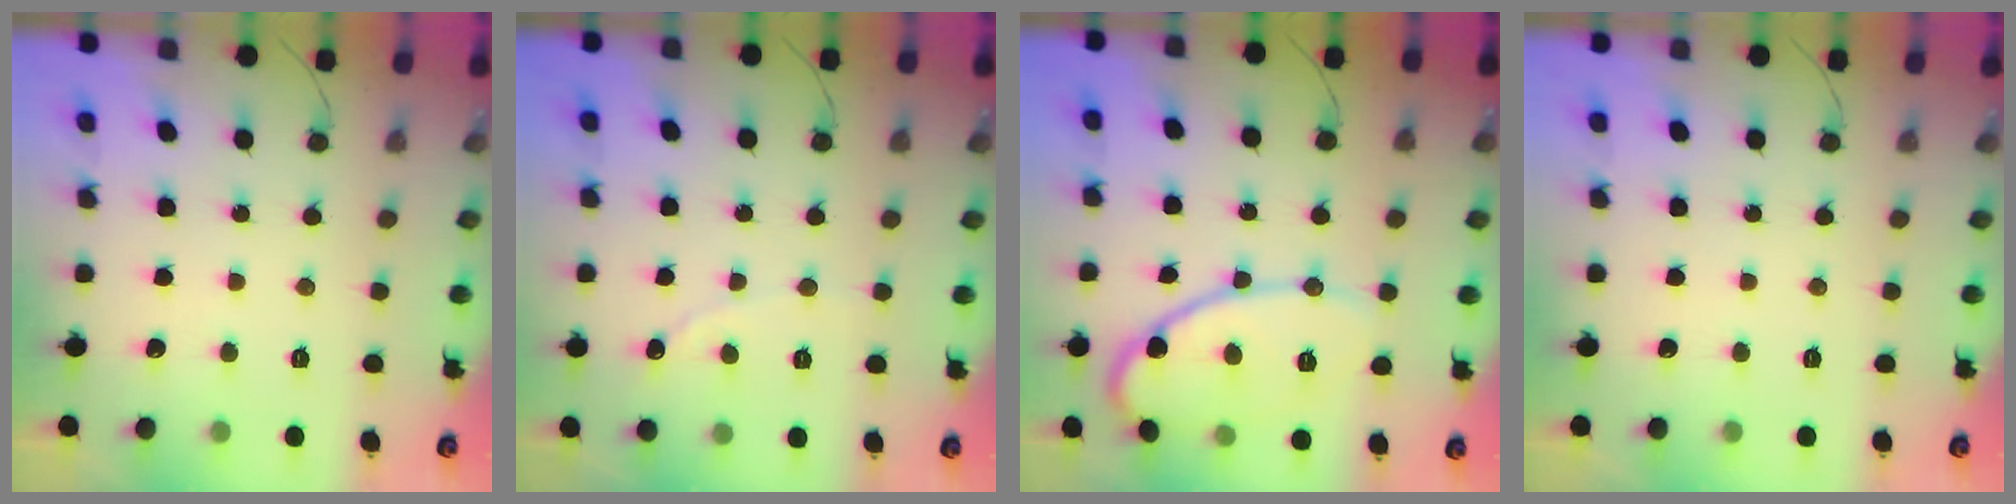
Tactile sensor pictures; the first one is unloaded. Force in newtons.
{"total": 0.0}
{"total": 12.7, "press": 12.7, "slide": 0.7}
{"total": 0.0}